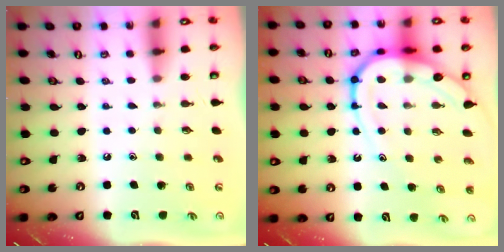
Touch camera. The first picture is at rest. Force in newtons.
{"total": 14.6, "press": 14.5, "slide": 1.6}